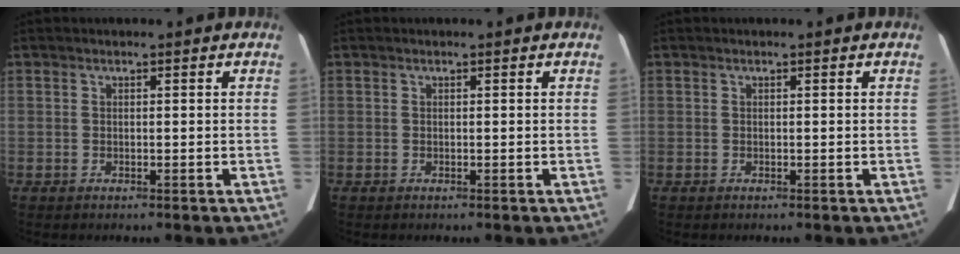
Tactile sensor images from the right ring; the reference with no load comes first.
{"total": 0.0}
{"total": 0.0}